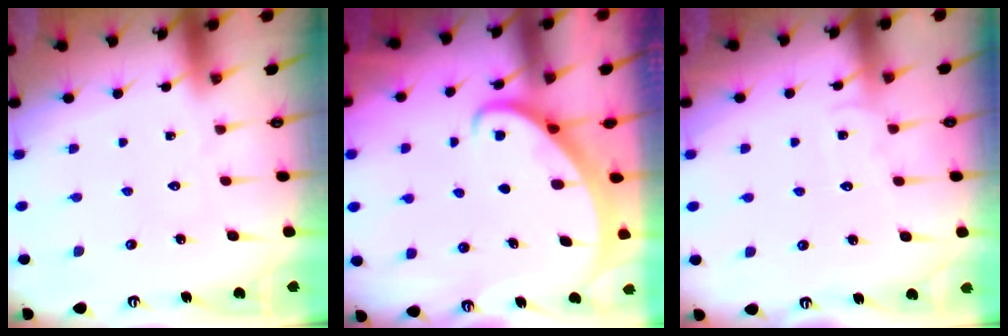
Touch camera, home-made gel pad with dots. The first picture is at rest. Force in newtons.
{"total": 2.3, "press": 2.3, "slide": 0.2}
{"total": 6.7, "press": 6.7, "slide": 0.7}